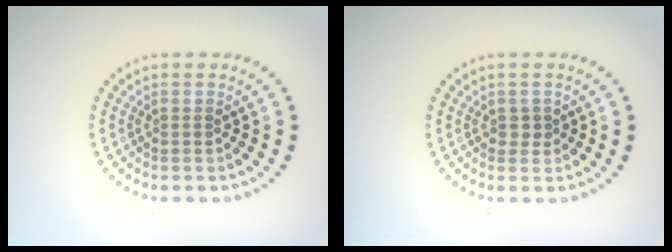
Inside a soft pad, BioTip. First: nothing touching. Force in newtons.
{"total": 1.0, "press": 1.0, "slide": 0.3}